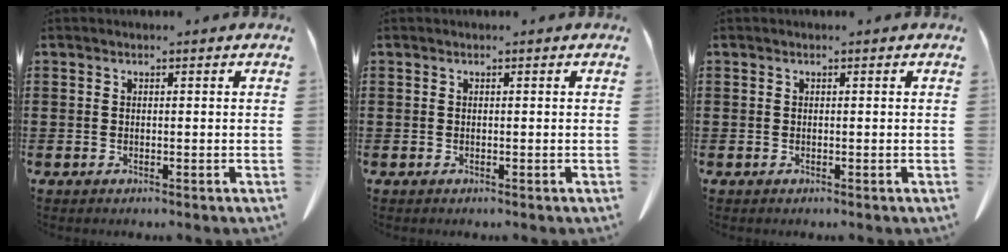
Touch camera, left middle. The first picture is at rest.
{"total": 0.0}
{"total": 0.0}